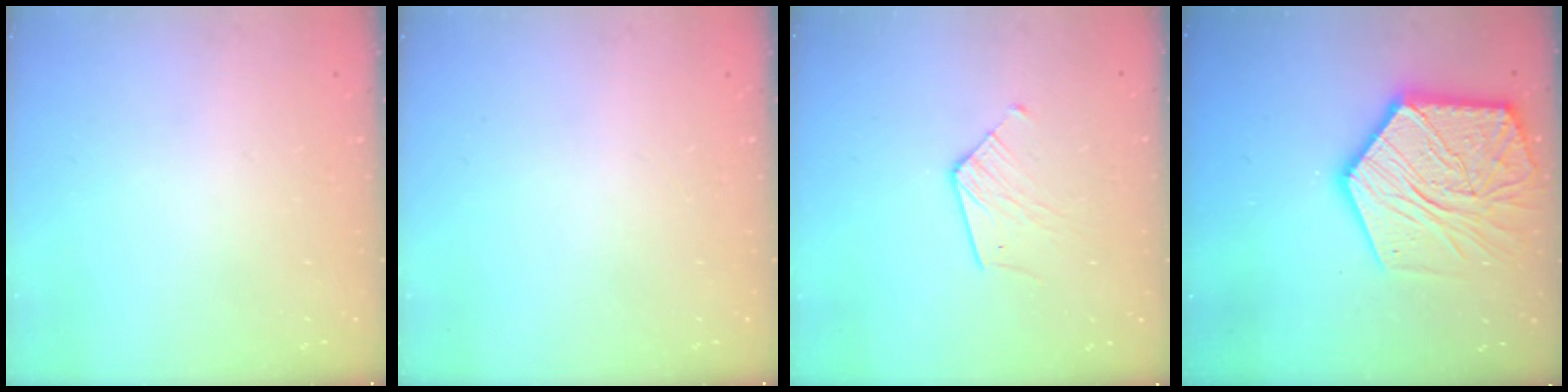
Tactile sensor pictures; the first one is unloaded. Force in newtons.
{"total": 0.0}
{"total": 8.0, "press": 8.0, "slide": 0.5}
{"total": 21.9, "press": 21.8, "slide": 1.7}